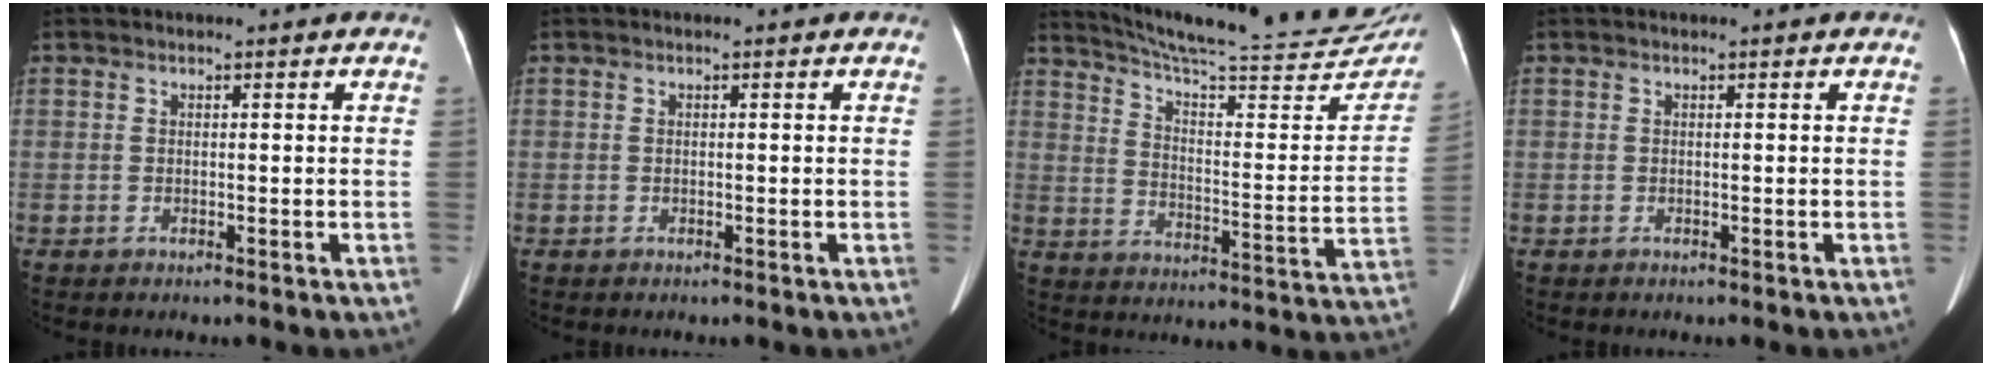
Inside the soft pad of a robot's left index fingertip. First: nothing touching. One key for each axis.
{"total": 0.0}
{"total": 27.3, "fx": 24.5, "fy": 2.5, "fz": 11.8, "tx": -0.176, "ty": -0.070, "tz": 0.315}
{"total": 0.0}